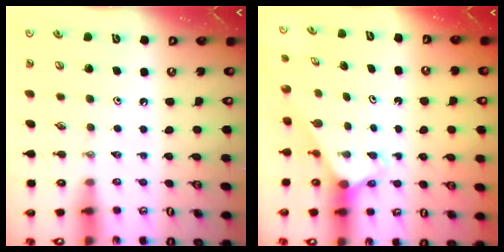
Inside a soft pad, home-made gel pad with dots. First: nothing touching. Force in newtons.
{"total": 2.4, "press": 2.4, "slide": 0.2}